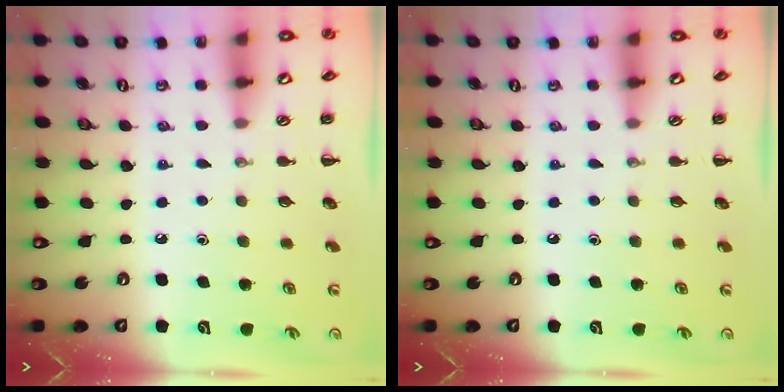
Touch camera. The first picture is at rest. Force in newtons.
{"total": 0.0}